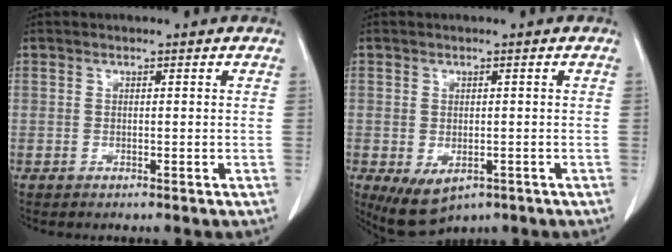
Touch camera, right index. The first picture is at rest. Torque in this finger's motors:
{"motor_torque": [0.62, -0.53, -0.03, 0.00]}